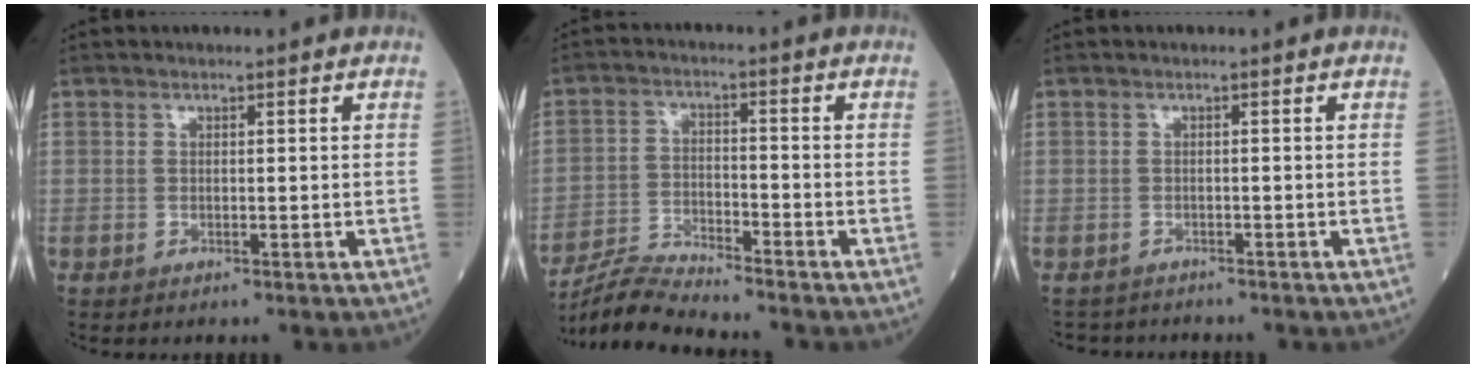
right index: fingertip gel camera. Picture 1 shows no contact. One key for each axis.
{"total": 6.7, "fx": -6.6, "fy": -1.1, "fz": 0.7, "tx": -0.021, "ty": -0.010, "tz": -0.126}
{"total": 2.9, "fx": -2.6, "fy": 1.2, "fz": -0.5, "tx": 0.001, "ty": -0.002, "tz": -0.048}